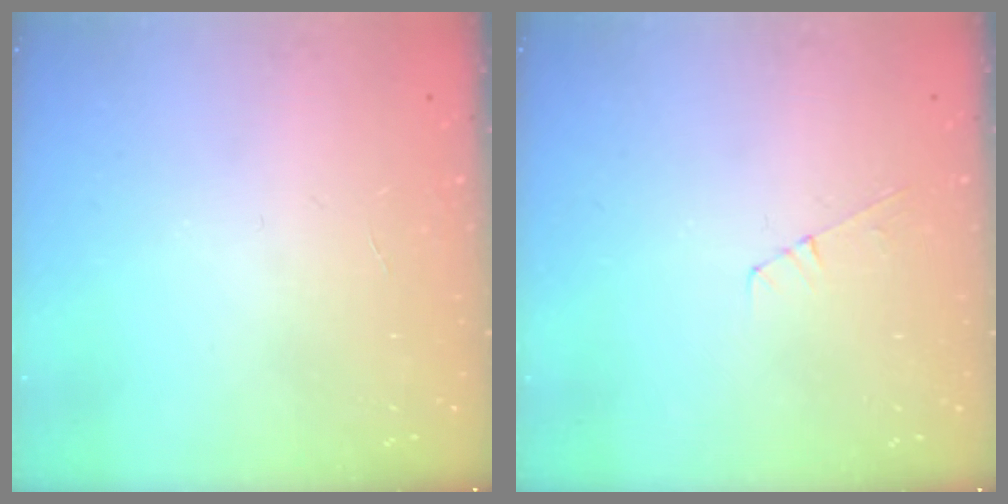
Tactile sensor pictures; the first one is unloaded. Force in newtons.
{"total": 5.3, "press": 5.2, "slide": 0.5}